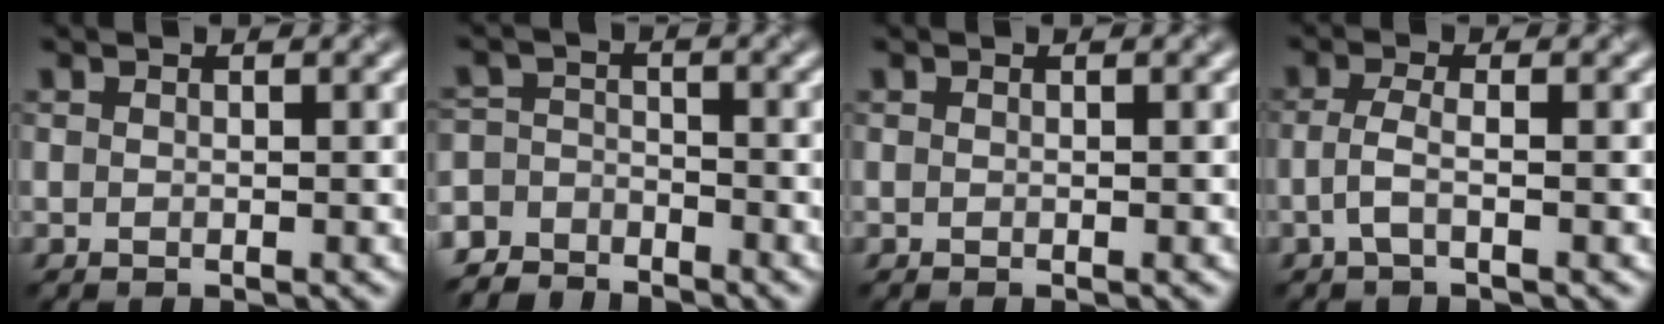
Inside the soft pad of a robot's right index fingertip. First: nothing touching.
{"total": 4.0, "force": [-3.8, 1.2, 0.2], "torque": [-0.001, 0.001, -0.076]}
{"total": 0.0}
{"total": 2.0, "force": [-0.7, 0.4, 1.8], "torque": [-0.045, 0.008, -0.019]}